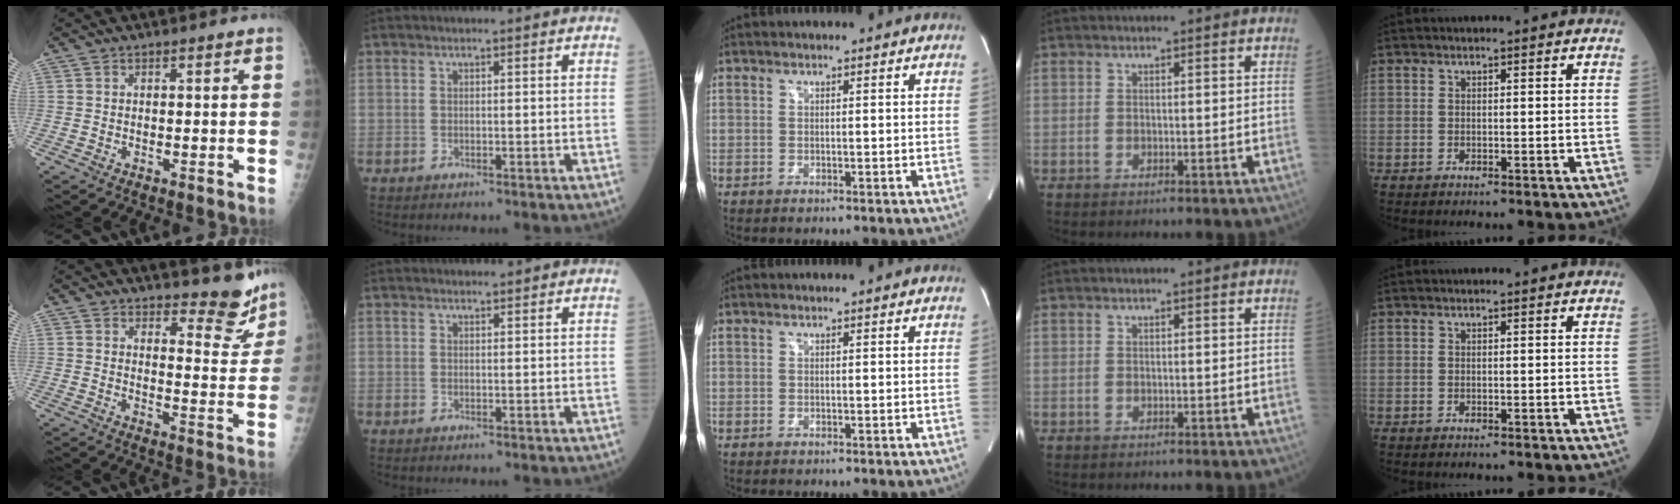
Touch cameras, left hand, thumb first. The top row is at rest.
{"thumb": {"total": 8.4, "force": [7.5, 3.1, 2.0], "torque": [0.009, -0.074, 0.091]}, "index": {"total": 1.2, "force": [1.2, 0.2, 0.3], "torque": [-0.007, 0.005, 0.019]}}